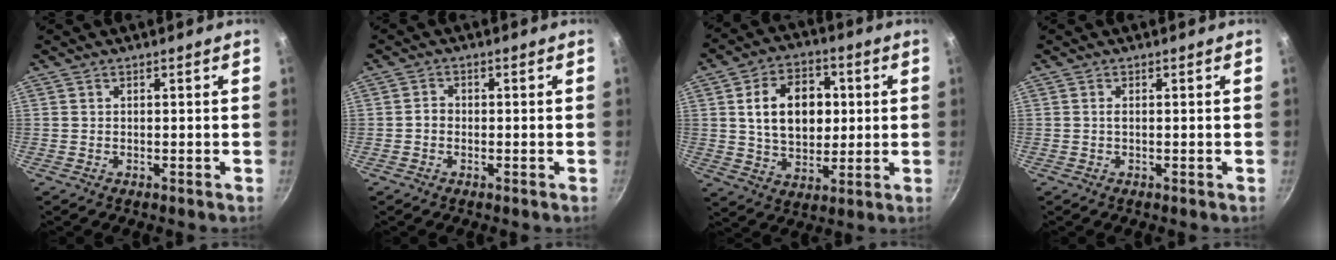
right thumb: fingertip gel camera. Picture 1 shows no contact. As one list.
[{"total": 1.7, "force": [-0.4, 1.4, 0.9], "torque": [-0.011, 0.010, -0.010]}, {"total": 14.6, "force": [2.3, 10.3, 10.1], "torque": [-0.129, 0.004, 0.037]}, {"total": 0.7, "force": [0.0, 0.2, 0.6], "torque": [-0.014, 0.002, -0.001]}]